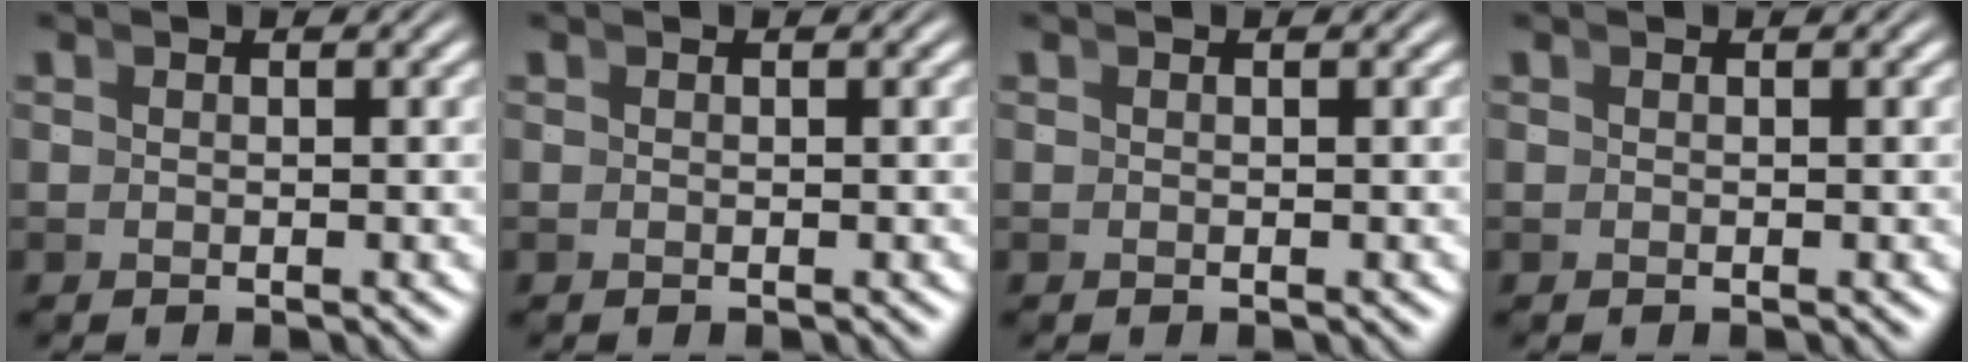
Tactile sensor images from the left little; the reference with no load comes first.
{"total": 0.0}
{"total": 0.0}
{"total": 0.0}